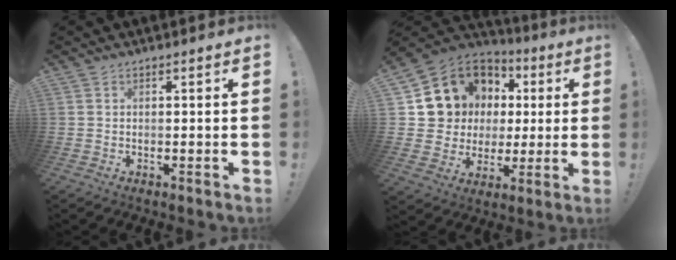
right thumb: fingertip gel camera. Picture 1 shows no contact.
{"total": 12.8, "force": [5.3, 11.0, 3.7], "torque": [-0.066, -0.039, 0.125]}